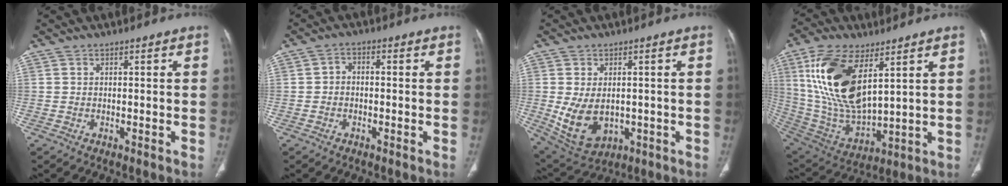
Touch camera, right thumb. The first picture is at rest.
{"total": 2.3, "force": [-0.4, 1.8, 1.3], "torque": [-0.013, 0.010, -0.015]}
{"total": 9.8, "force": [-0.9, 6.6, 7.1], "torque": [-0.117, -0.007, 0.011]}
{"total": 20.2, "force": [7.7, 9.4, 16.2], "torque": [-0.312, -0.030, 0.158]}